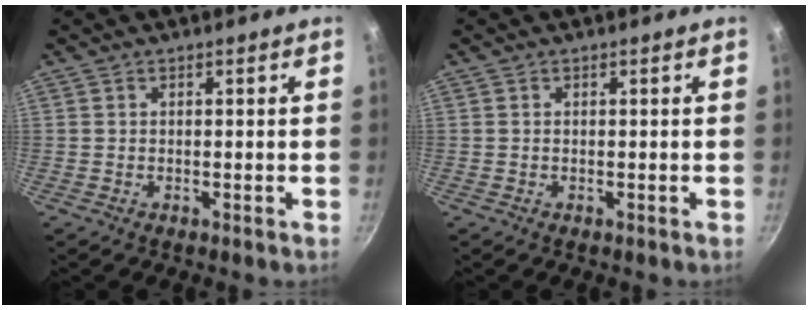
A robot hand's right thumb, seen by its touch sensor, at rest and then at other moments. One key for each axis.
{"total": 0.0}